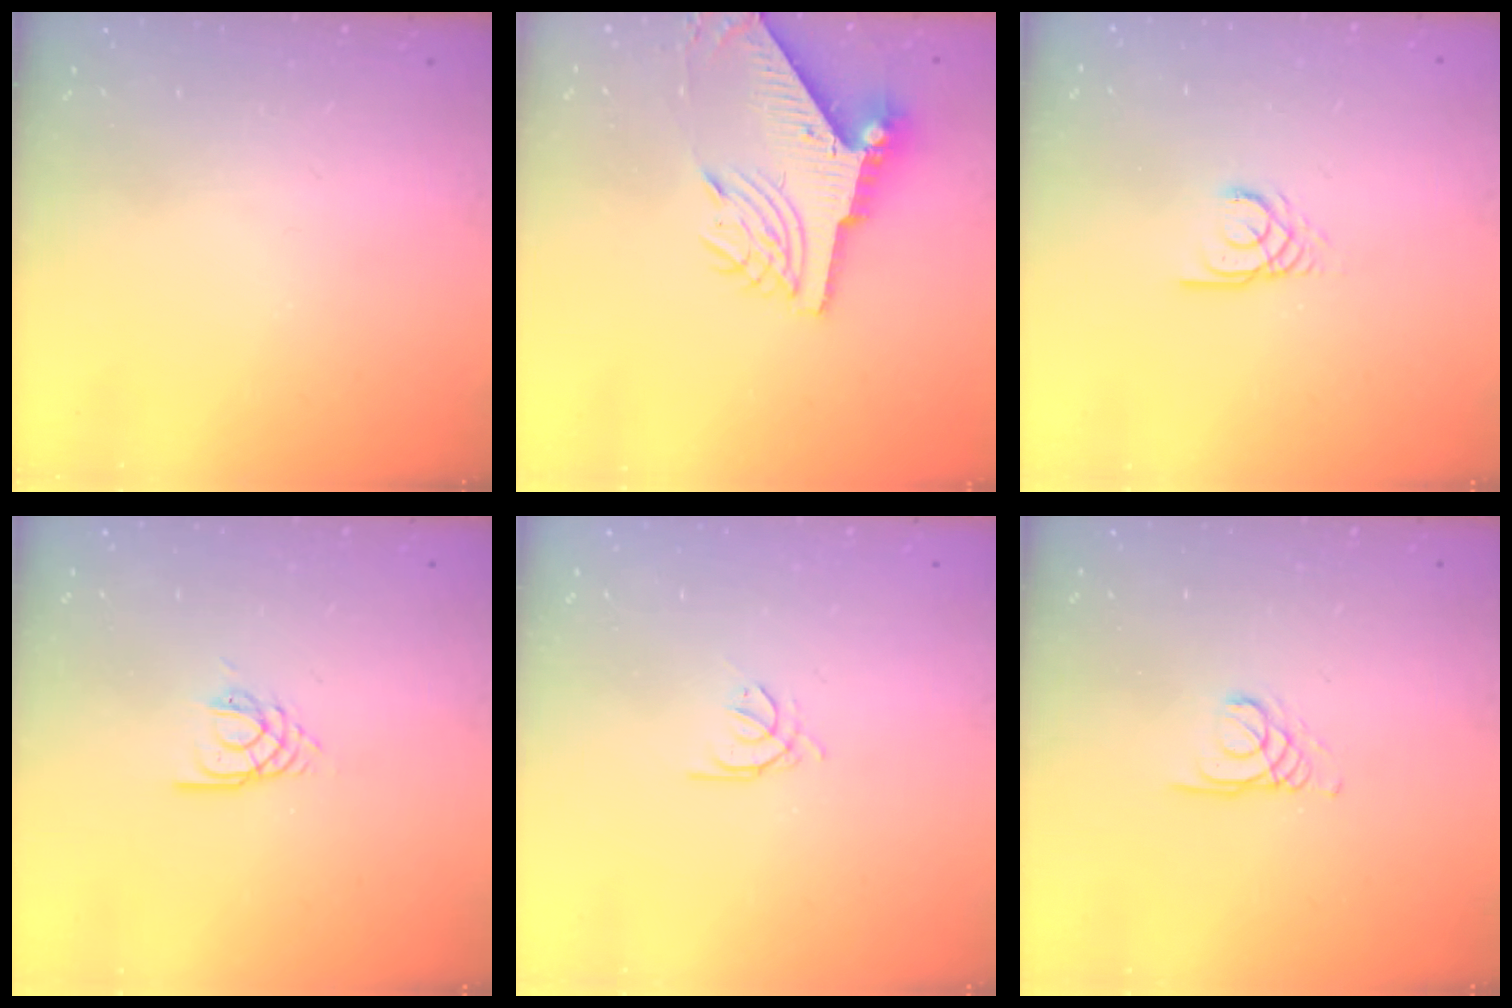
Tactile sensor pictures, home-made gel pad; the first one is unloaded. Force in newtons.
{"total": 12.0, "press": 11.9, "slide": 1.4}
{"total": 2.9, "press": 2.9, "slide": 0.2}
{"total": 2.9, "press": 2.8, "slide": 0.4}
{"total": 1.2, "press": 1.1, "slide": 0.4}
{"total": 1.7, "press": 1.7, "slide": 0.2}